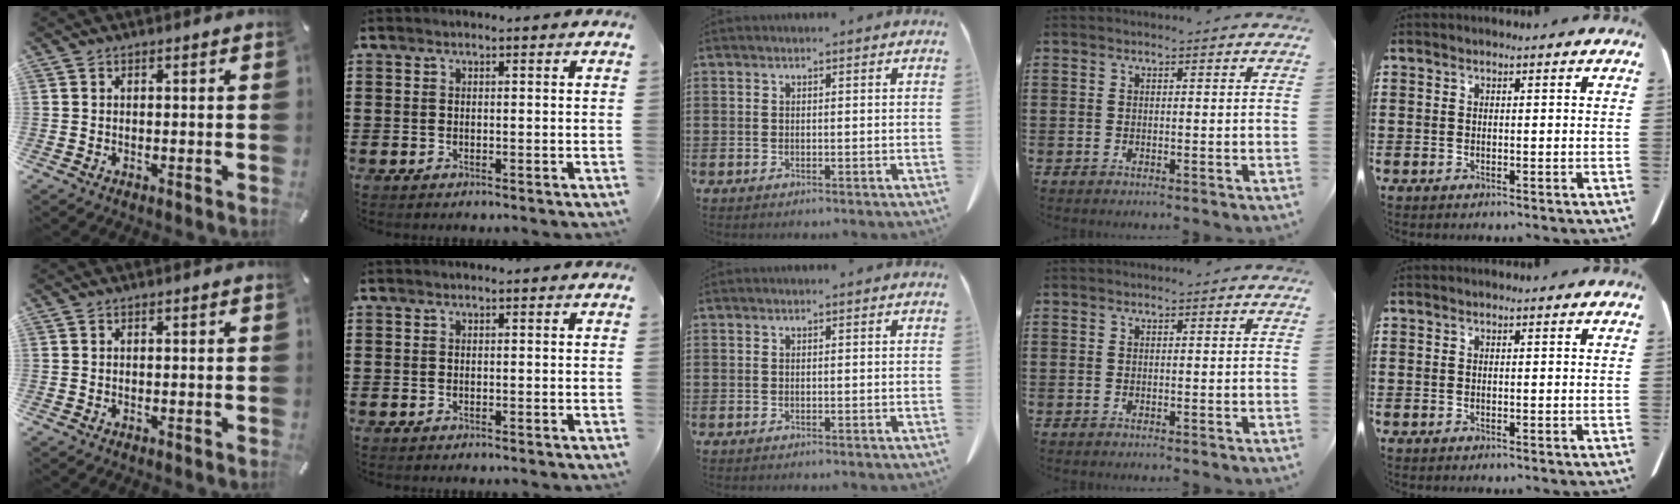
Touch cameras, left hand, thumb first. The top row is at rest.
{}